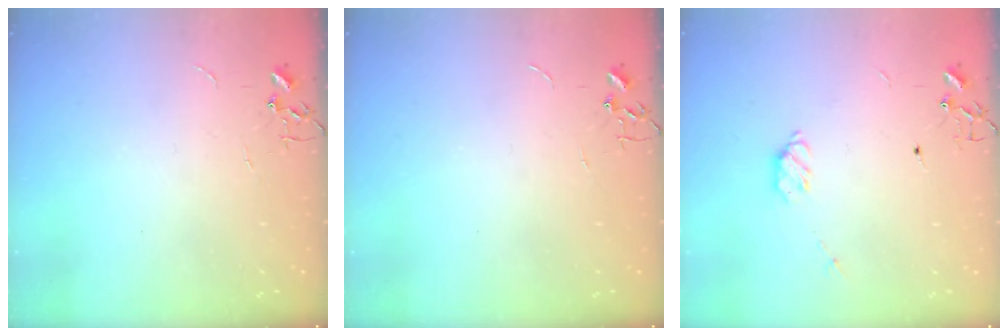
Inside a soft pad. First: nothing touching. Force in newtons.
{"total": 0.0}
{"total": 5.7, "press": 5.6, "slide": 1.0}